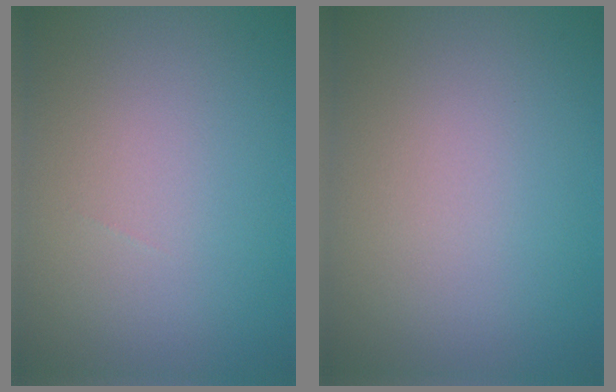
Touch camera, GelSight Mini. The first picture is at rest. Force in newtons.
{"total": 0.0}